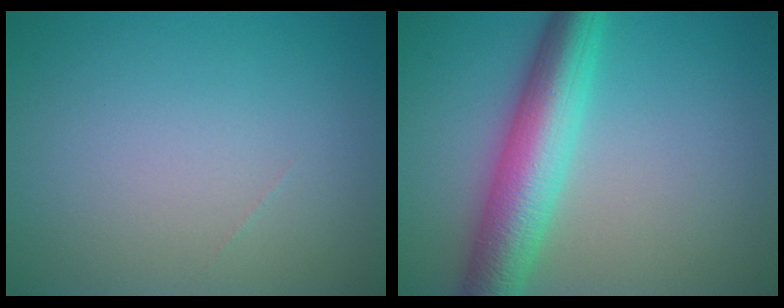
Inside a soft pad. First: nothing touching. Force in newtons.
{"total": 7.3, "press": 7.3, "slide": 0.0}